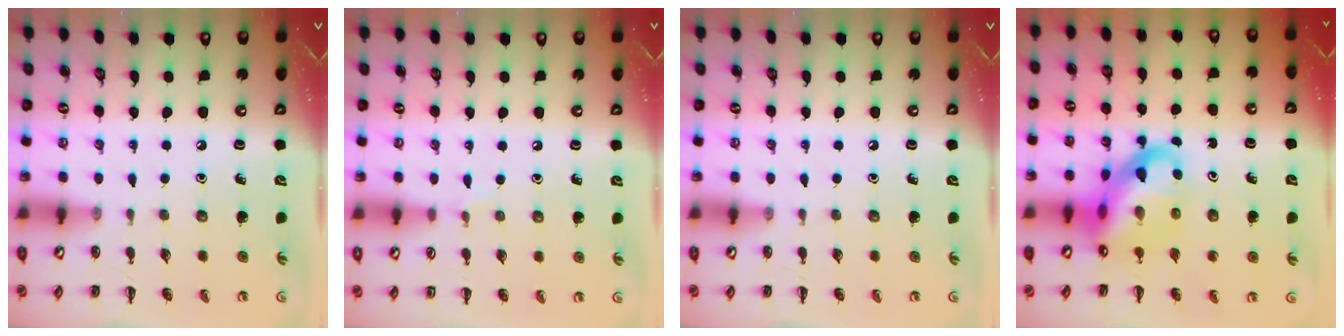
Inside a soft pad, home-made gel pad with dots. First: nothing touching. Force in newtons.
{"total": 3.6, "press": 3.3, "slide": 1.3}
{"total": 0.0}
{"total": 14.5, "press": 13.9, "slide": 4.0}